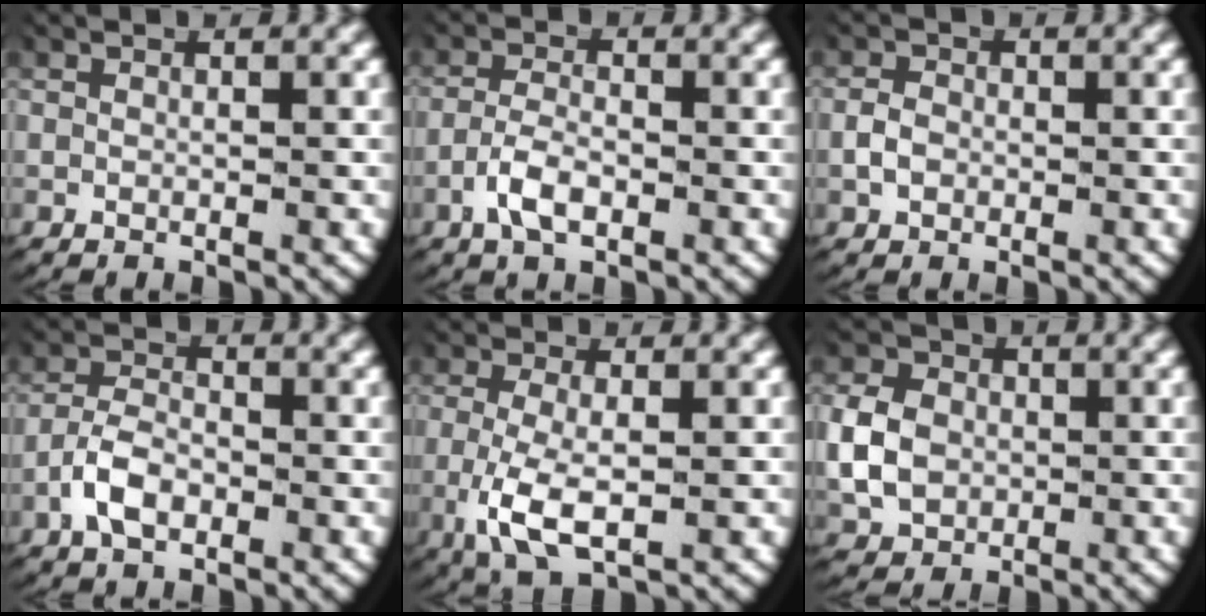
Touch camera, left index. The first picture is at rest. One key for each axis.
{"total": 3.0, "fx": -1.7, "fy": 1.3, "fz": 2.2, "tx": -0.052, "ty": -0.009, "tz": -0.028}
{"total": 1.4, "fx": -0.4, "fy": 1.1, "fz": 0.7, "tx": -0.025, "ty": -0.004, "tz": -0.005}
{"total": 3.3, "fx": -1.6, "fy": 2.0, "fz": 2.1, "tx": -0.049, "ty": -0.005, "tz": -0.028}
{"total": 4.9, "fx": -1.2, "fy": 2.3, "fz": 4.2, "tx": -0.100, "ty": -0.016, "tz": -0.012}
{"total": 4.9, "fx": -0.1, "fy": 4.2, "fz": 2.6, "tx": -0.057, "ty": -0.006, "tz": 0.004}